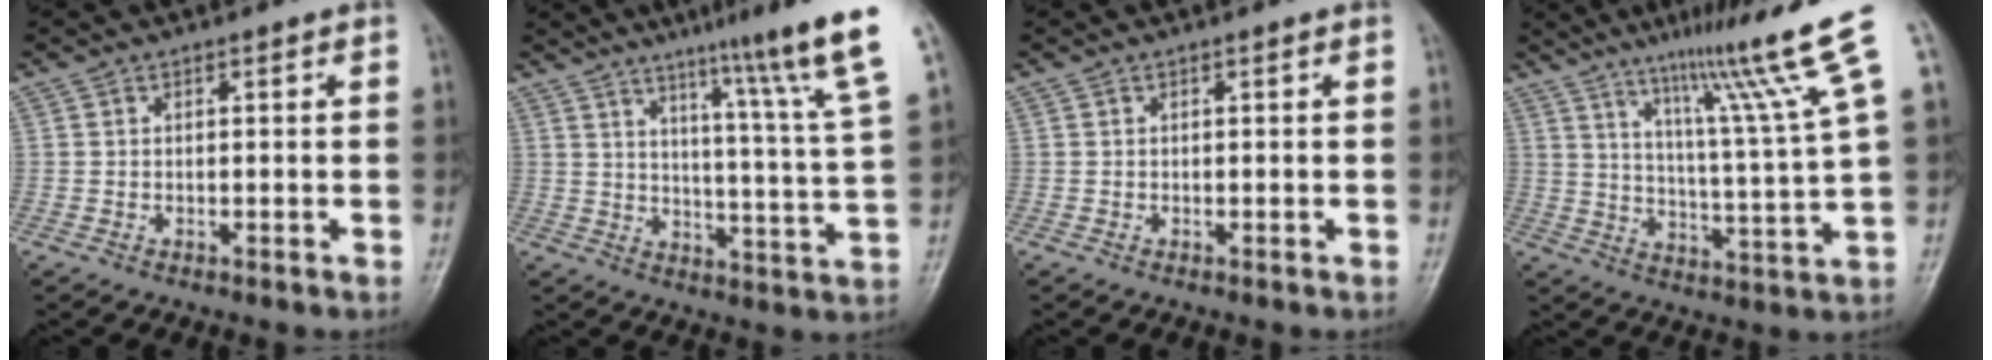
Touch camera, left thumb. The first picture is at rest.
{"total": 15.4, "force": [10.5, -1.0, 11.3], "torque": [-0.150, -0.067, 0.139]}
{"total": 0.0}
{"total": 14.1, "force": [9.2, -2.3, 10.5], "torque": [-0.160, -0.068, 0.149]}